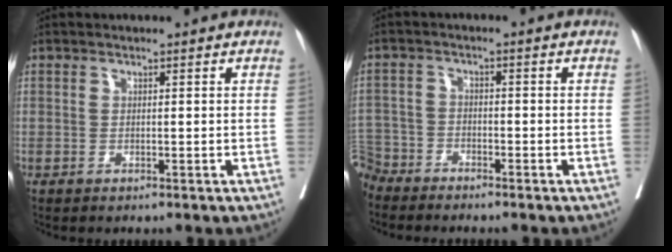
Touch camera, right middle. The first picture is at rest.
{"total": 5.8, "force": [-5.6, 1.5, 0.2], "torque": [0.004, 0.001, -0.111]}